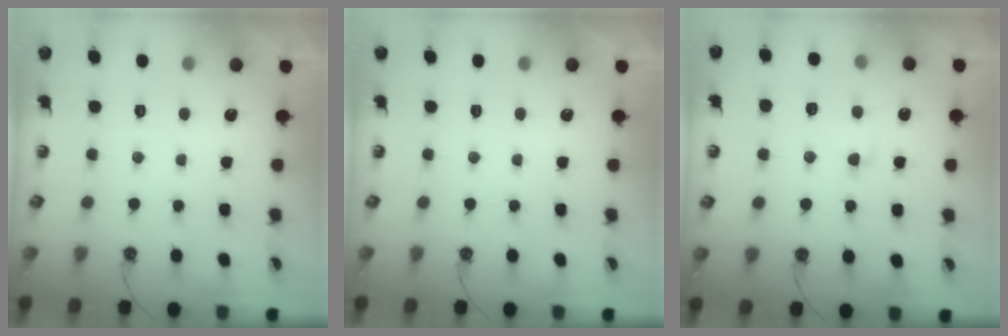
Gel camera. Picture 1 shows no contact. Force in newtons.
{"total": 0.0}
{"total": 1.8, "press": 1.3, "slide": 1.2}